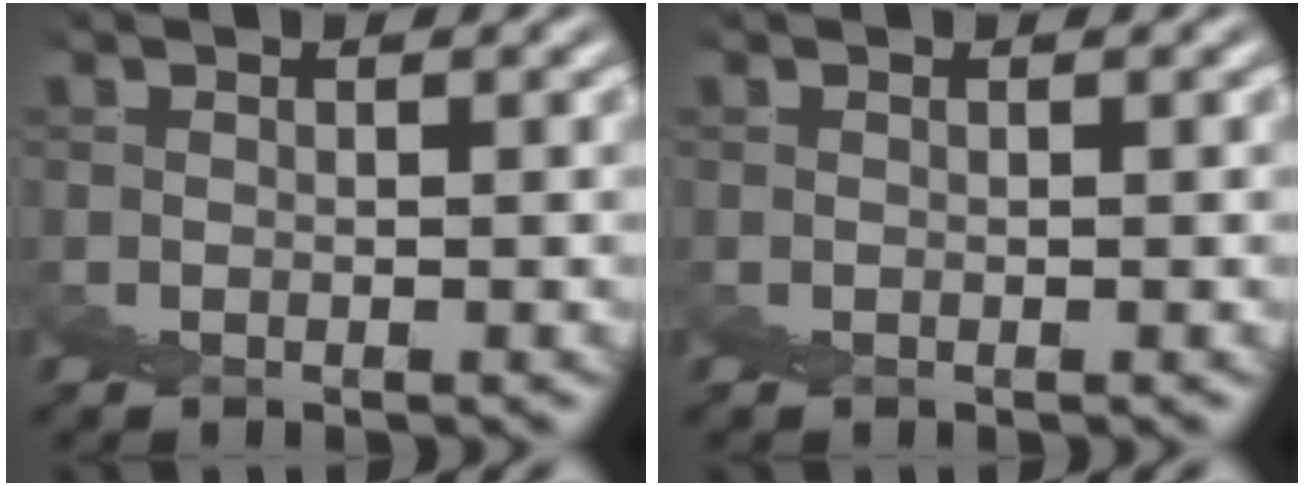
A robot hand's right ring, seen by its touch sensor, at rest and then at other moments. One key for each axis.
{"total": 0.0}